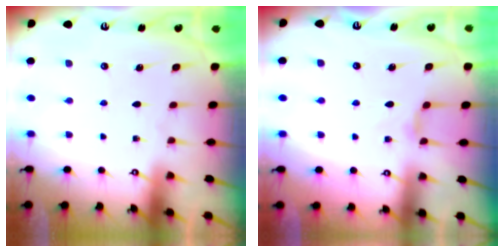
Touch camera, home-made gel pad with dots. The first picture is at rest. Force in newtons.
{"total": 2.2, "press": 2.2, "slide": 0.4}